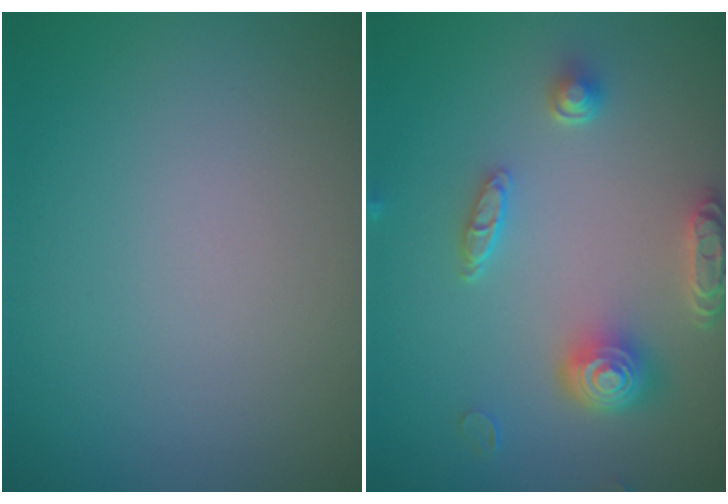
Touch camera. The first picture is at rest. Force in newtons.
{"total": 4.8, "press": 3.9, "slide": 2.8}